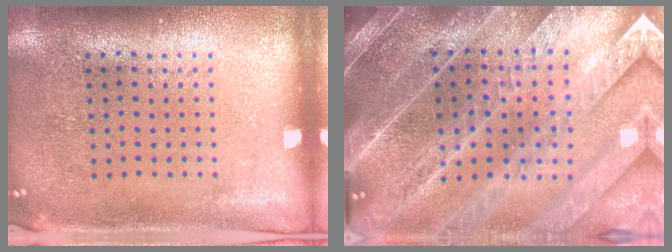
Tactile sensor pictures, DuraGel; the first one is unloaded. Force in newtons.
{"total": 4.4, "press": 4.0, "slide": 2.0}